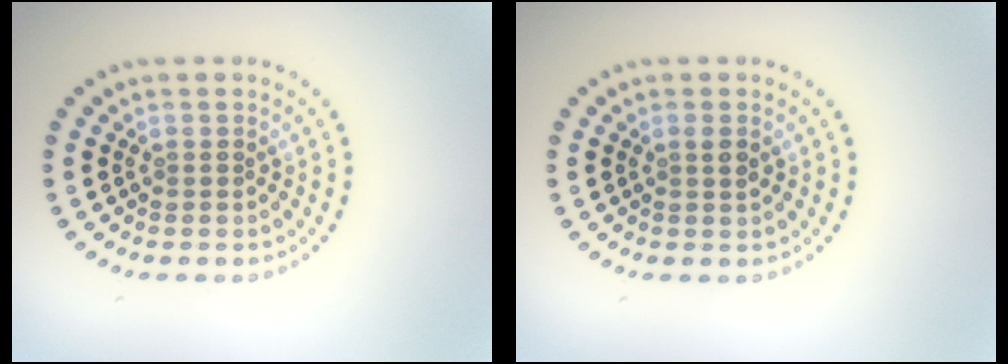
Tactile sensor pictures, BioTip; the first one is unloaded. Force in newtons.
{"total": 0.9, "press": 0.8, "slide": 0.5}